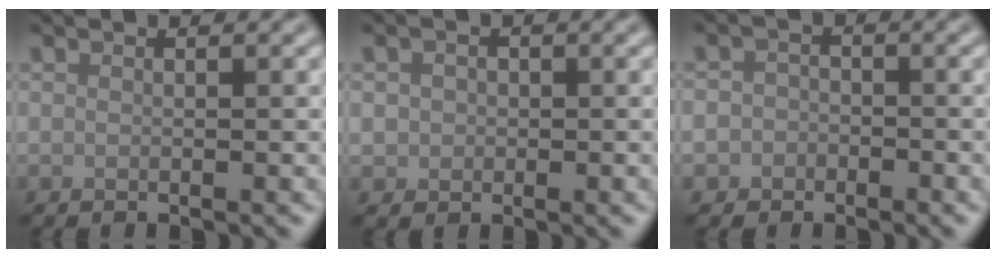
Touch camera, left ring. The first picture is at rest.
{"total": 1.6, "force": [0.0, 1.5, 0.6], "torque": [-0.003, -0.006, 0.002]}
{"total": 2.8, "force": [-1.3, 2.4, 0.4], "torque": [0.026, 0.003, -0.034]}